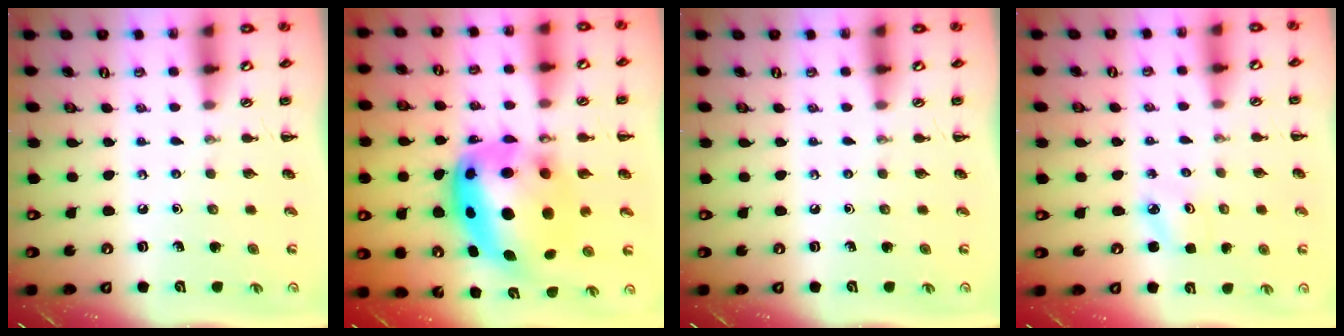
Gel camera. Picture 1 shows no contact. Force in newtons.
{"total": 17.3, "press": 16.7, "slide": 4.5}
{"total": 0.0}
{"total": 2.5, "press": 2.4, "slide": 0.6}